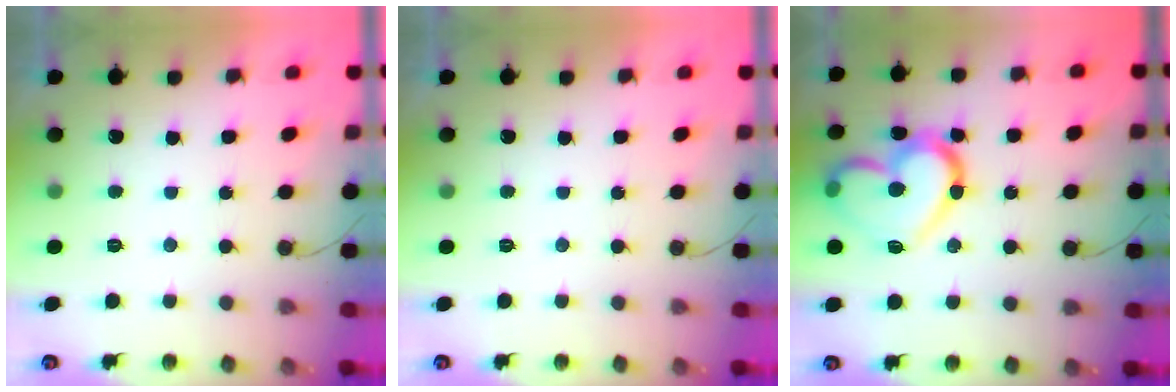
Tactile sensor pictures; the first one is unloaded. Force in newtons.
{"total": 0.0}
{"total": 18.6, "press": 18.5, "slide": 2.2}